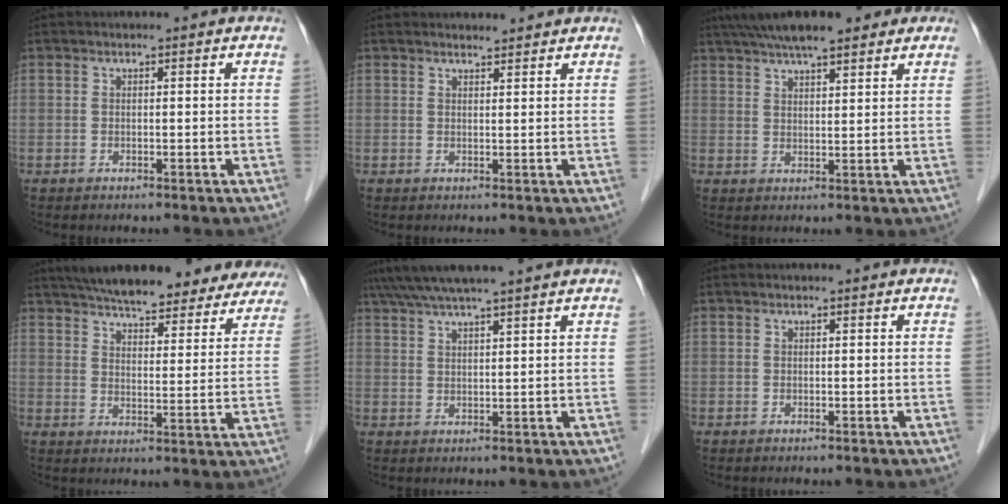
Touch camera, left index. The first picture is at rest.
{"total": 2.6, "force": [2.6, 0.3, 0.2], "torque": [-0.011, 0.010, 0.035]}
{"total": 12.3, "force": [9.7, 2.9, 7.0], "torque": [-0.117, 0.041, 0.147]}
{"total": 25.7, "force": [22.5, 6.4, 10.5], "torque": [-0.161, -0.004, 0.280]}
{"total": 9.3, "force": [8.0, -1.0, 4.7], "torque": [-0.079, 0.030, 0.118]}
{"total": 0.0}